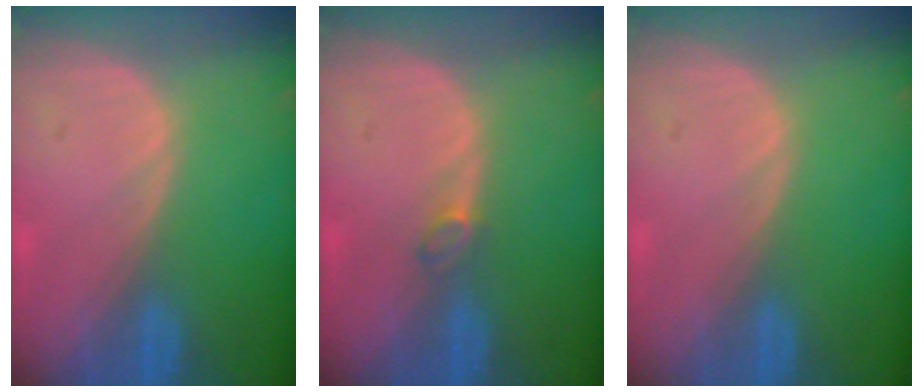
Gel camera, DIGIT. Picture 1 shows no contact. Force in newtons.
{"total": 1.4, "press": 1.3, "slide": 0.3}
{"total": 0.0}